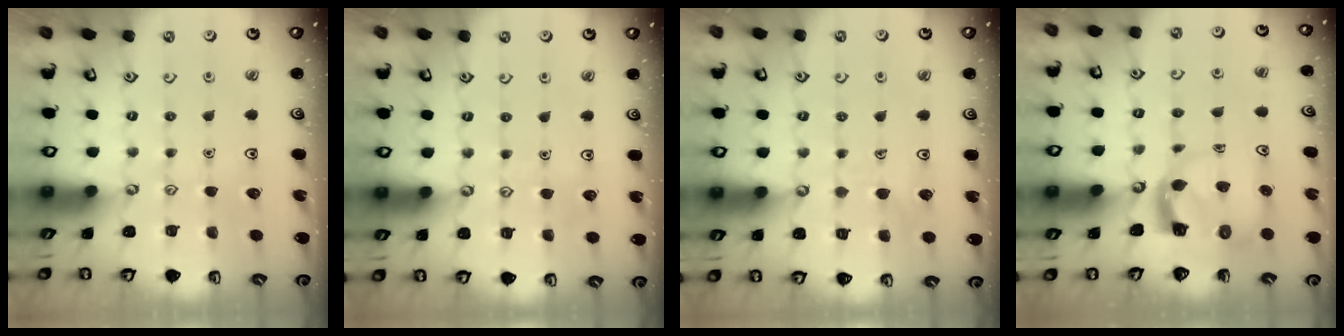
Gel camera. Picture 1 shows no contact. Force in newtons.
{"total": 3.7, "press": 3.7, "slide": 0.3}
{"total": 4.9, "press": 4.9, "slide": 0.3}
{"total": 3.6, "press": 3.6, "slide": 0.6}